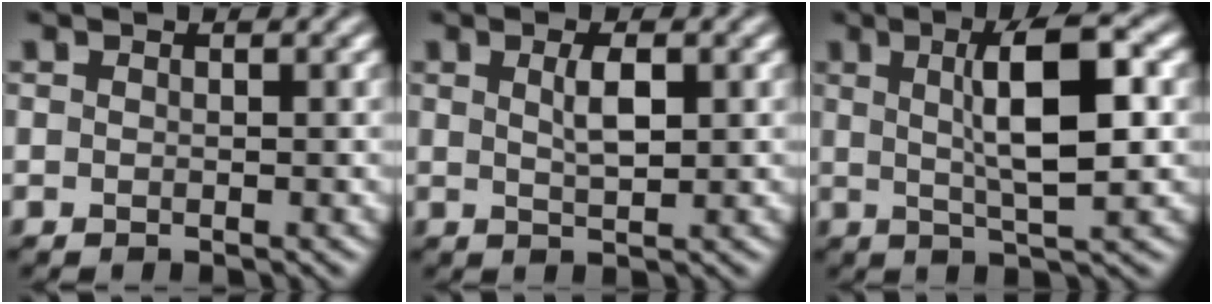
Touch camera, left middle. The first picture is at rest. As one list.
[{"total": 2.3, "force": [0.8, 0.6, 2.1], "torque": [-0.039, 0.002, 0.015]}, {"total": 7.5, "force": [1.3, 1.7, 7.2], "torque": [-0.105, 0.012, 0.021]}]